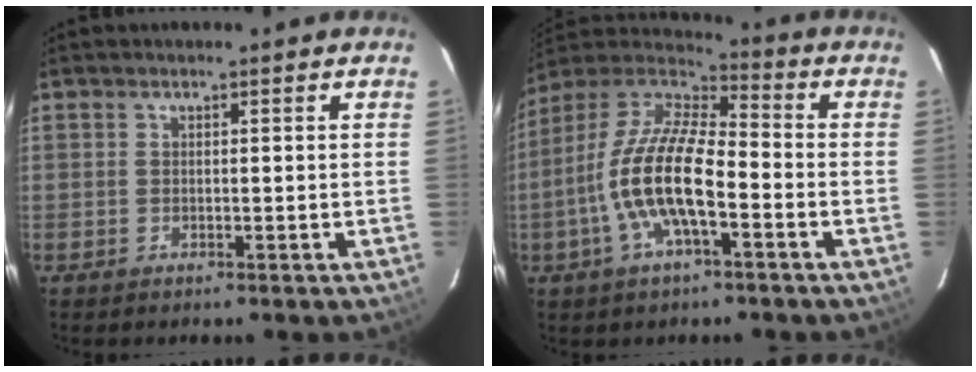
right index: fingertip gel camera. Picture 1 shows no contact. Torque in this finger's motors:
{"motor_torque": [1.96, -0.18, 1.05, 0.21]}